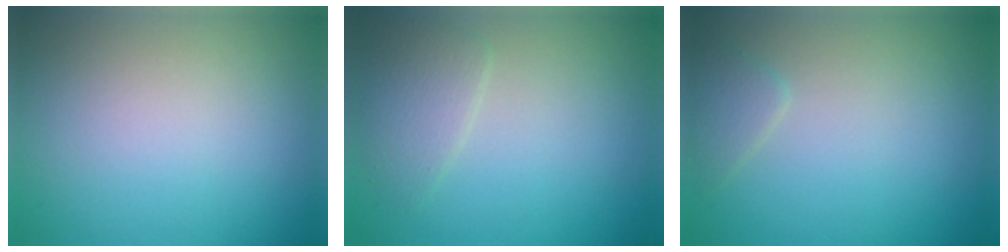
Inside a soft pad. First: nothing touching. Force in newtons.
{"total": 2.4, "press": 2.4, "slide": 0.0}
{"total": 1.3, "press": 1.3, "slide": 0.1}